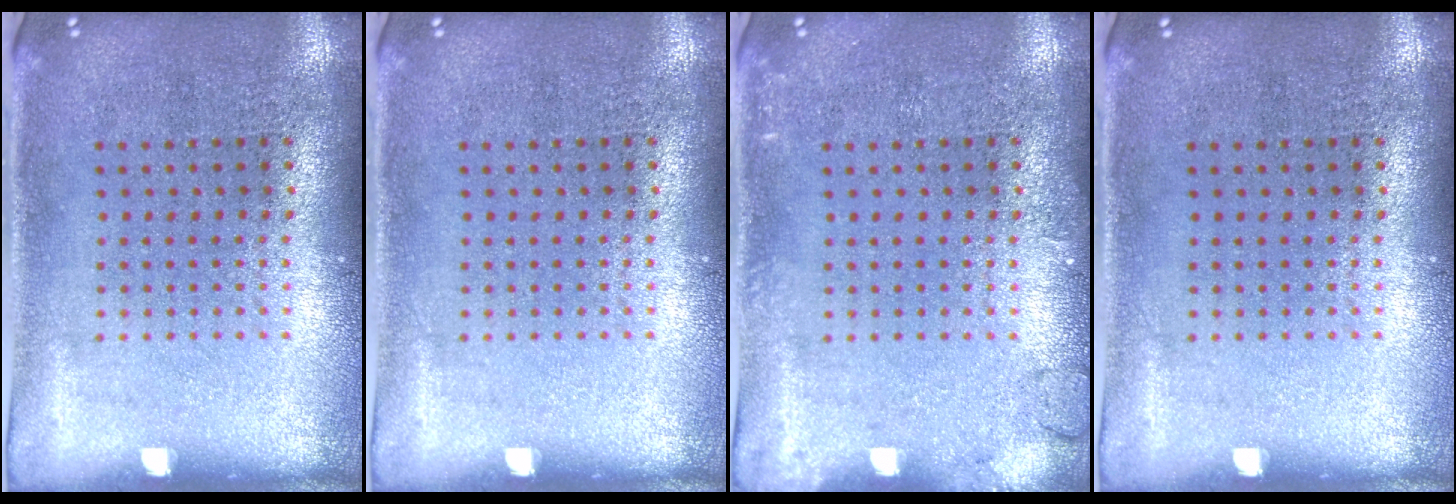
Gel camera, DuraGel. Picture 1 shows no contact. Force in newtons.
{"total": 0.0}
{"total": 1.4, "press": 1.4, "slide": 0.2}
{"total": 0.0}